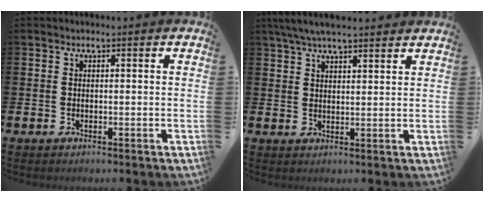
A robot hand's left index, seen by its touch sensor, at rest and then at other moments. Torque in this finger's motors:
{"motor_torque": [1.08, -1.06, 0.59, 0.10]}